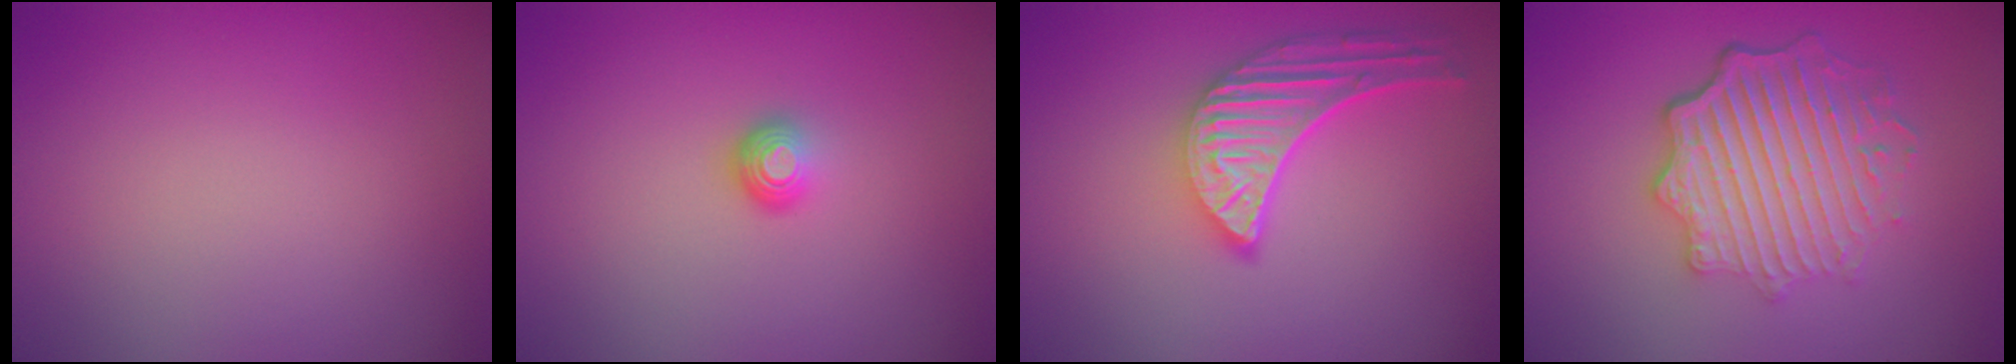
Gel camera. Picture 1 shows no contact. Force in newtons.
{"total": 1.5, "press": 1.0, "slide": 1.1}
{"total": 5.0, "press": 4.0, "slide": 3.1}
{"total": 6.0, "press": 4.5, "slide": 4.0}